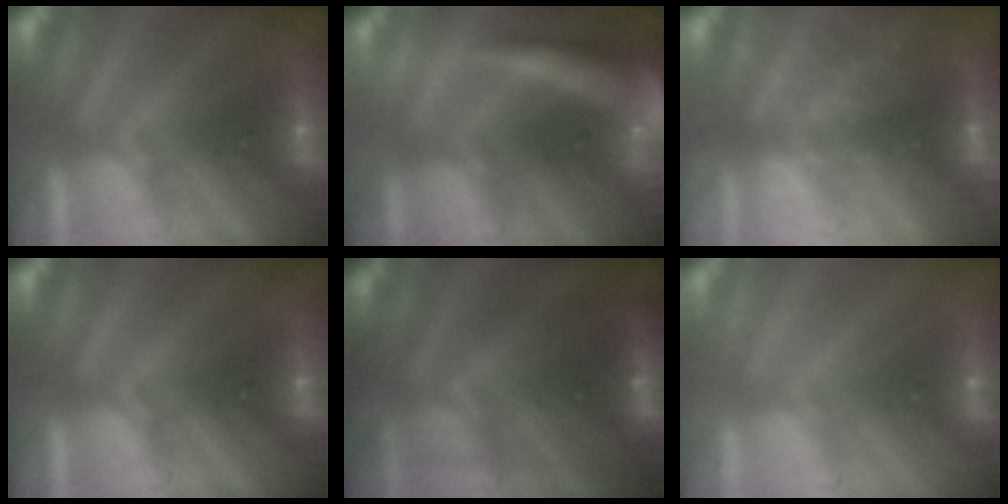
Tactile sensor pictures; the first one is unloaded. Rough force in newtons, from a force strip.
{"total": 8.6}
{"total": 2.4}
{"total": 0.0}
{"total": 5.7}
{"total": 3.6}